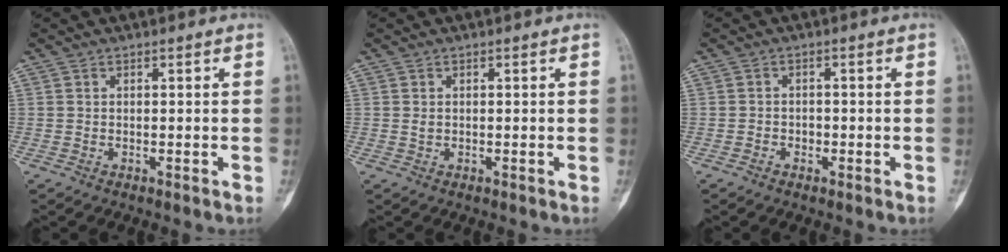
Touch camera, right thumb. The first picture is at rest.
{"total": 0.8, "force": [0.2, 0.6, 0.5], "torque": [-0.007, 0.003, 0.005]}
{"total": 1.4, "force": [-0.4, 1.2, 0.5], "torque": [0.002, 0.006, -0.008]}